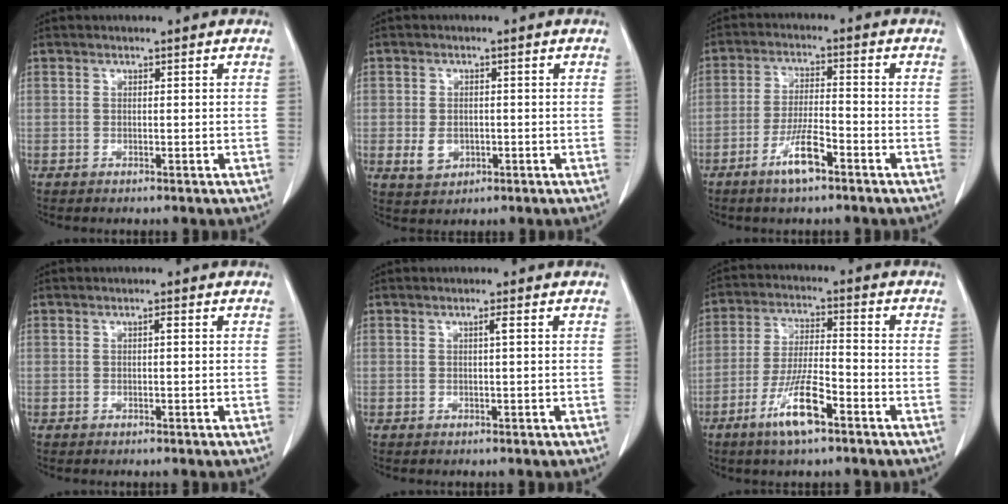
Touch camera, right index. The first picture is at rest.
{"total": 3.5, "force": [-0.7, 2.9, 1.8], "torque": [-0.032, -0.001, 0.000]}
{"total": 6.5, "force": [-3.9, 1.0, 5.1], "torque": [-0.101, -0.004, -0.073]}
{"total": 0.6, "force": [0.1, 0.1, 0.6], "torque": [-0.011, 0.001, 0.001]}
{"total": 0.8, "force": [0.2, -0.1, 0.8], "torque": [-0.014, 0.002, 0.003]}
{"total": 9.4, "force": [-5.3, 1.6, 7.5], "torque": [-0.149, -0.011, -0.098]}